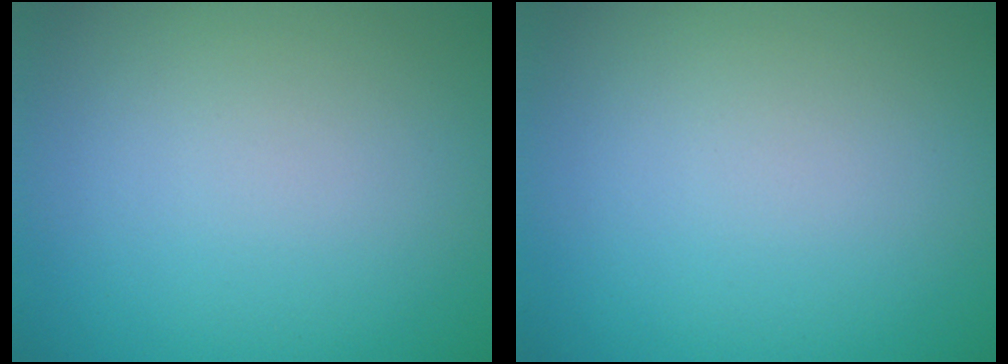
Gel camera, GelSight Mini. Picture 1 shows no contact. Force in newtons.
{"total": 0.0}